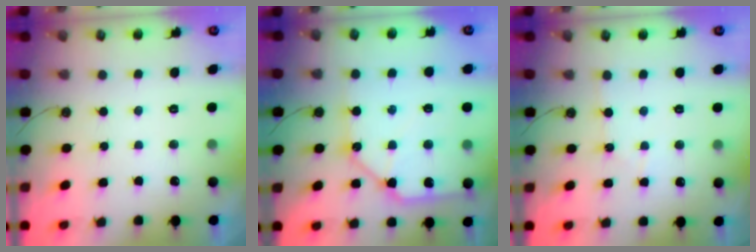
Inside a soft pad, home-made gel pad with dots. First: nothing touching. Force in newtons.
{"total": 13.7, "press": 13.6, "slide": 1.6}
{"total": 2.8, "press": 2.7, "slide": 0.4}